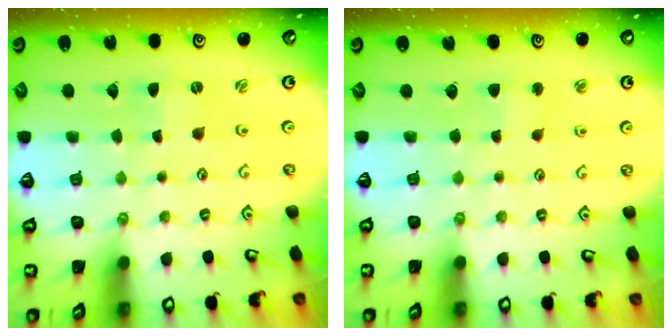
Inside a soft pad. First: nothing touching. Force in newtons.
{"total": 2.9, "press": 2.8, "slide": 0.4}